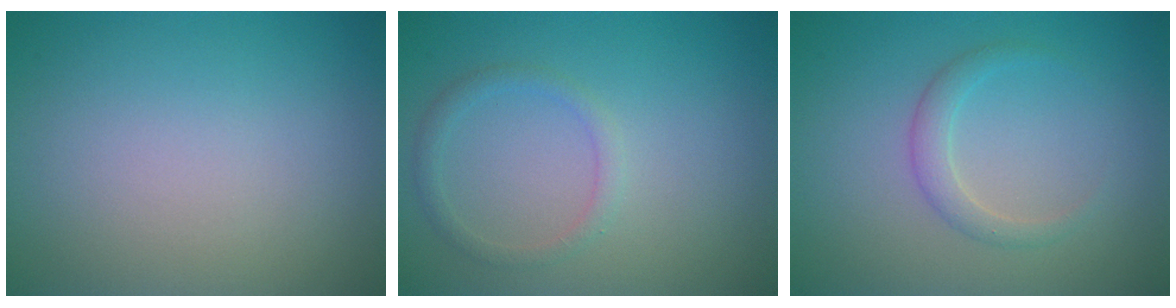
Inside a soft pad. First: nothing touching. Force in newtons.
{"total": 1.4, "press": 1.4, "slide": 0.2}
{"total": 1.7, "press": 1.7, "slide": 0.1}